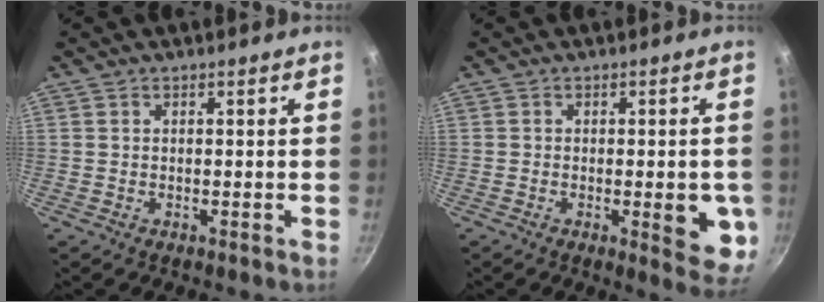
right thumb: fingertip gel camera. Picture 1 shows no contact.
{"total": 8.6, "force": [-1.8, 3.2, 7.8], "torque": [-0.069, -0.002, -0.020]}